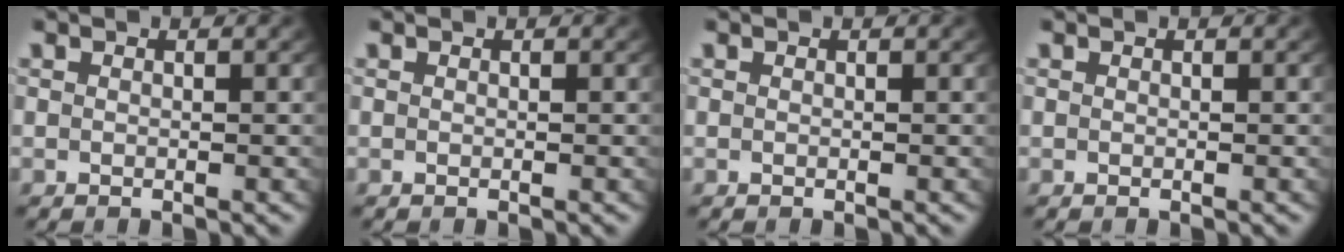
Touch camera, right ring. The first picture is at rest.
{"total": 0.6, "force": [-0.1, -0.5, -0.3], "torque": [0.005, -0.012, 0.008]}
{"total": 0.0}
{"total": 0.0}